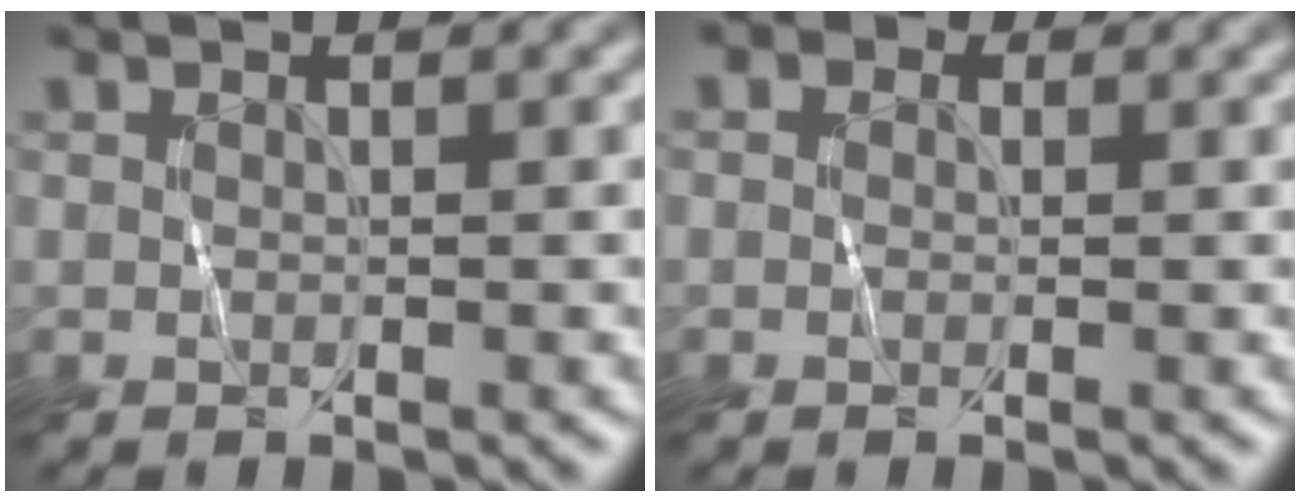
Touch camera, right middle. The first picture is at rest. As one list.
[{"total": 2.3, "force": [0.8, 1.9, 1.1], "torque": [-0.001, 0.005, -0.012]}]